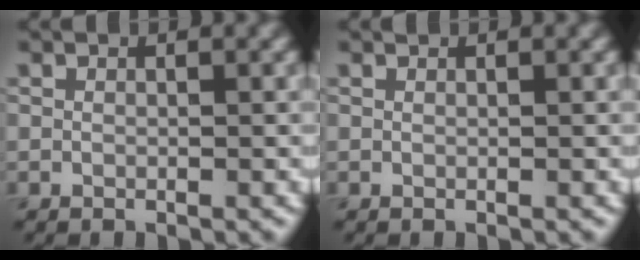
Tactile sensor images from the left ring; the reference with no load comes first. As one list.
[{"total": 0.0}]